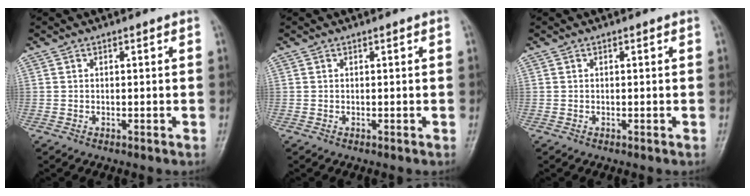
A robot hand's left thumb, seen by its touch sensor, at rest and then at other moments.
{"total": 0.0}
{"total": 0.0}